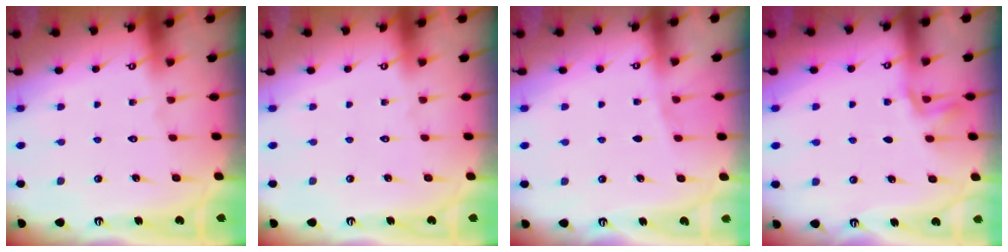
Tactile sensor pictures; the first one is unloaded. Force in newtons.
{"total": 0.0}
{"total": 2.1, "press": 1.9, "slide": 0.9}
{"total": 1.6, "press": 1.5, "slide": 0.6}